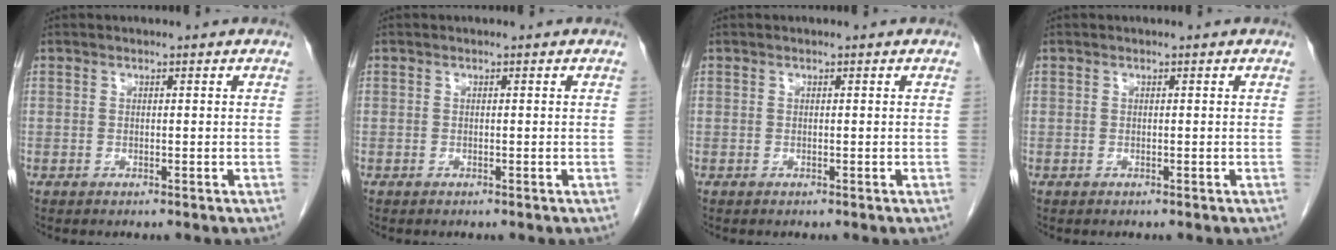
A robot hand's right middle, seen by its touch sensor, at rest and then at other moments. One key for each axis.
{"total": 0.0}
{"total": 0.0}
{"total": 0.0}